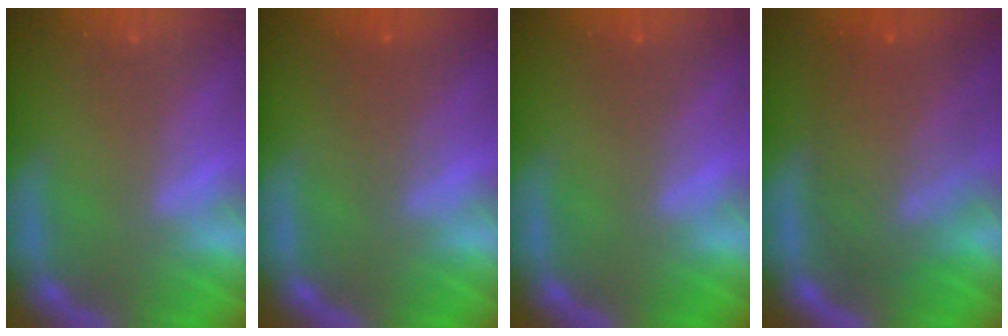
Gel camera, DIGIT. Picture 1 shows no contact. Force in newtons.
{"total": 2.5}
{"total": 1.0}
{"total": 9.1}